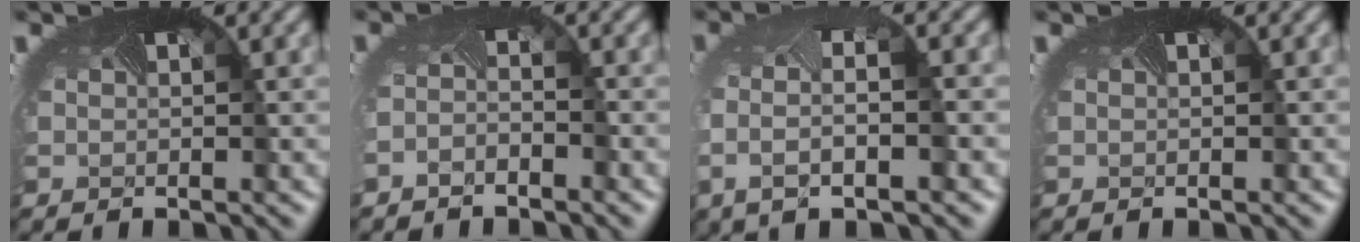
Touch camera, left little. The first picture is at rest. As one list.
[{"total": 1.6, "force": [-1.6, -0.1, 0.0], "torque": [-0.014, -0.008, -0.033]}, {"total": 4.3, "force": [-1.0, 1.4, 4.0], "torque": [-0.078, -0.007, -0.014]}, {"total": 0.0}]